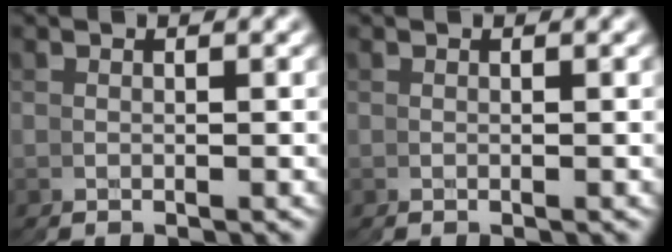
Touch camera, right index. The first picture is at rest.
{"total": 0.0}